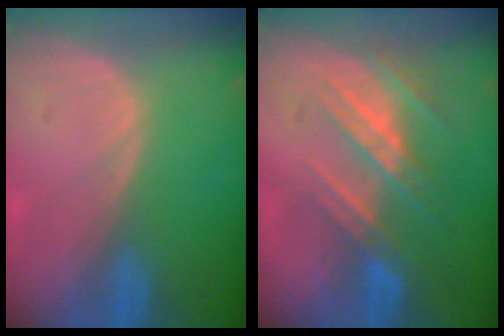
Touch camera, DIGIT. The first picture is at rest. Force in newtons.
{"total": 7.8, "press": 7.2, "slide": 2.9}